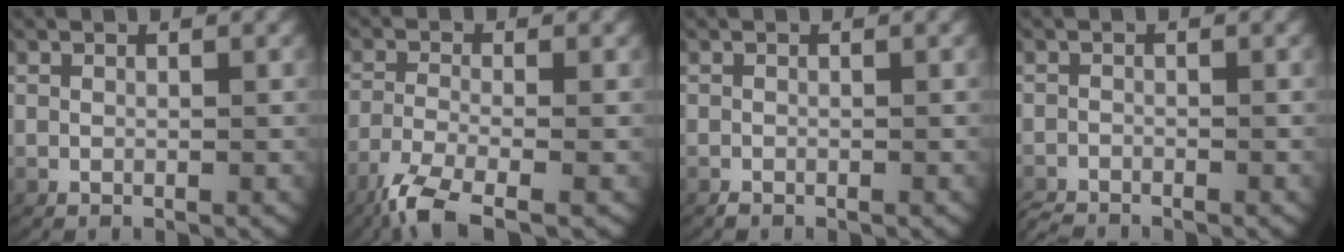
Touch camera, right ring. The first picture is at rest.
{"total": 5.7, "force": [-3.8, 1.9, 3.8], "torque": [-0.090, -0.028, -0.048]}
{"total": 0.5, "force": [-0.5, -0.1, 0.0], "torque": [-0.006, -0.009, -0.006]}
{"total": 1.6, "force": [-1.6, 0.1, 0.0], "torque": [-0.010, -0.014, -0.023]}